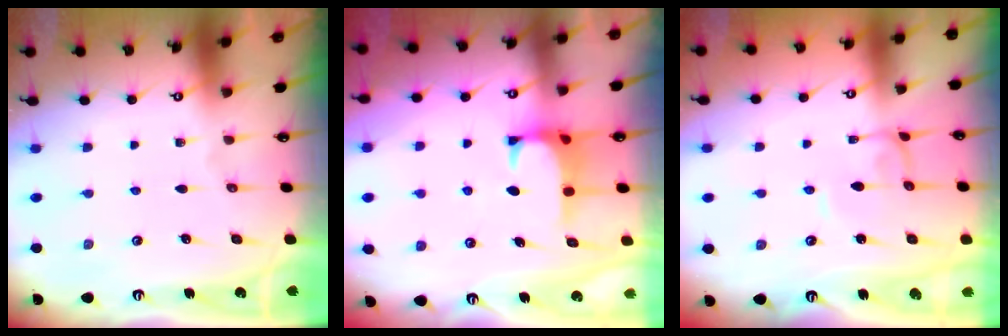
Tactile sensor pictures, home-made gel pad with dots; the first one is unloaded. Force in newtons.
{"total": 1.2, "press": 1.1, "slide": 0.6}
{"total": 2.4, "press": 2.4, "slide": 0.1}